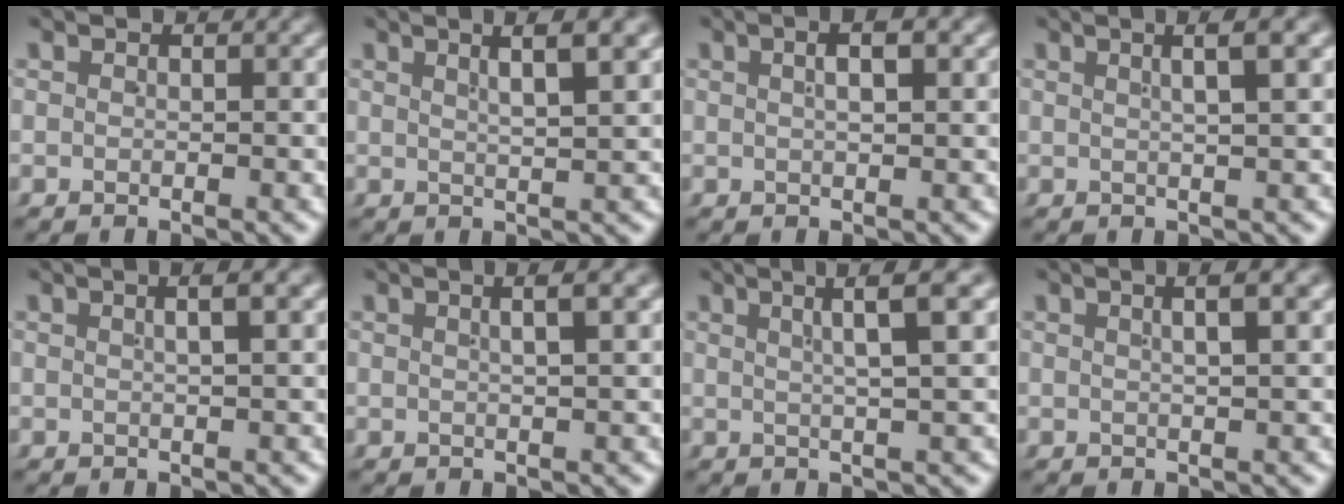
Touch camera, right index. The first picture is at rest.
{"total": 3.5, "force": [2.1, -0.6, 2.7], "torque": [-0.034, 0.012, 0.037]}
{"total": 2.4, "force": [0.9, 0.4, 2.2], "torque": [-0.023, 0.011, 0.013]}
{"total": 3.1, "force": [1.5, -0.4, 2.7], "torque": [-0.030, 0.015, 0.024]}
{"total": 2.2, "force": [0.7, -0.1, 2.1], "torque": [-0.022, 0.012, 0.012]}
{"total": 2.4, "force": [1.0, -0.3, 2.2], "torque": [-0.025, 0.011, 0.016]}
{"total": 4.8, "force": [2.7, -0.5, 3.9], "torque": [-0.050, 0.021, 0.040]}
{"total": 2.6, "force": [1.0, -0.2, 2.4], "torque": [-0.027, 0.011, 0.017]}